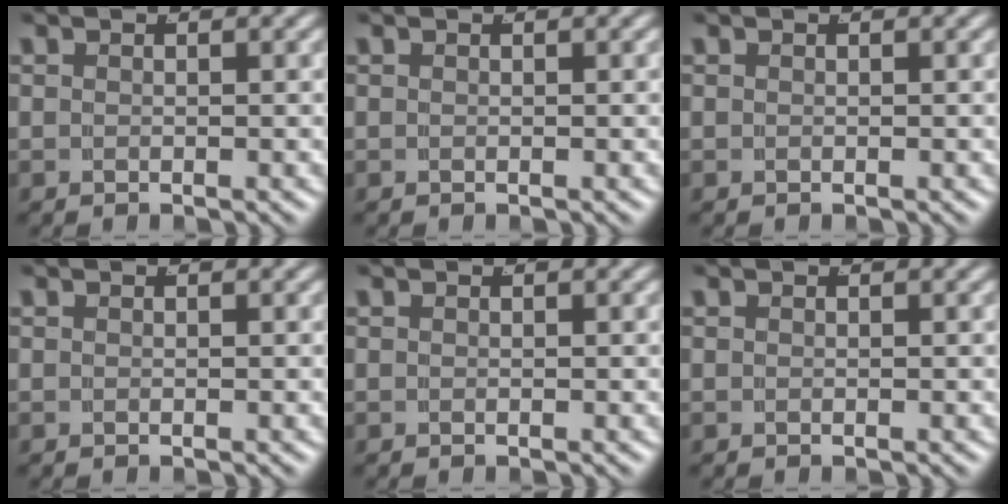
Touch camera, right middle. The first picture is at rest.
{"total": 0.0}
{"total": 0.0}
{"total": 0.0}
{"total": 0.0}
{"total": 0.0}